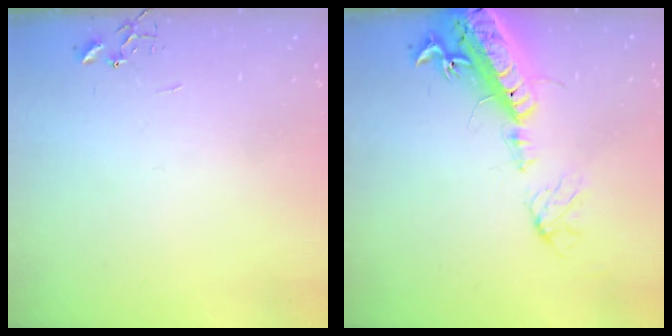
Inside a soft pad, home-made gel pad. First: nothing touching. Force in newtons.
{"total": 20.3, "press": 19.8, "slide": 4.4}